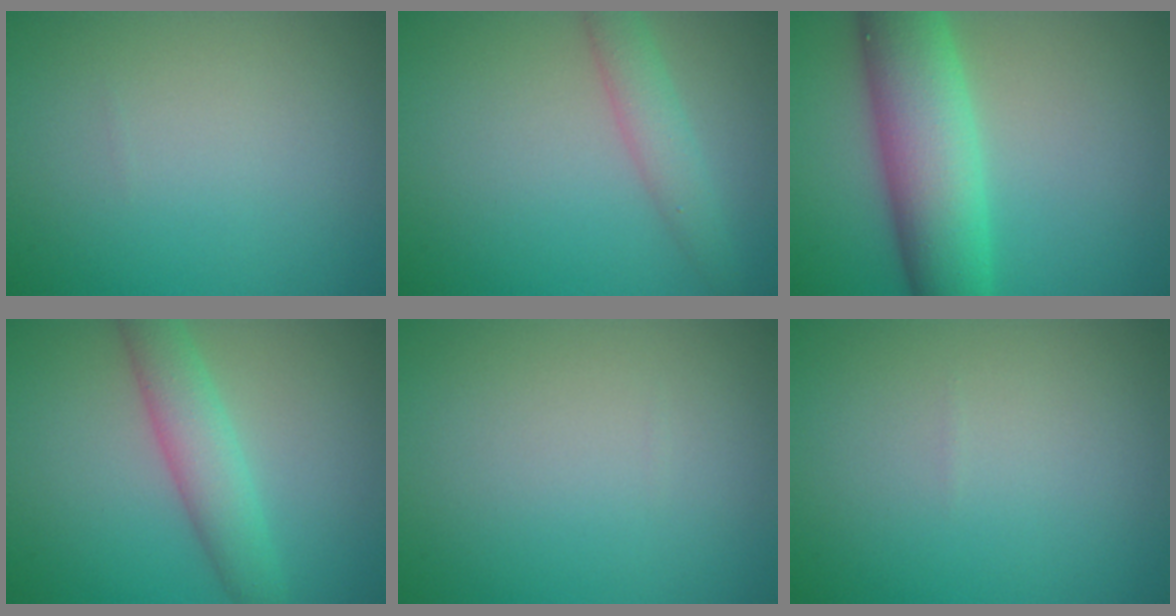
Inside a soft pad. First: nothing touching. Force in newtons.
{"total": 2.8, "press": 2.8, "slide": 0.1}
{"total": 8.5, "press": 8.5, "slide": 0.3}
{"total": 4.0, "press": 4.0, "slide": 0.1}
{"total": 0.0}
{"total": 0.0}